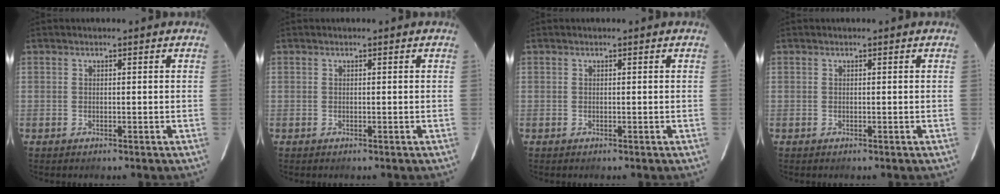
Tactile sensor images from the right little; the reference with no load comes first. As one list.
[{"total": 0.0}, {"total": 0.0}, {"total": 0.0}]